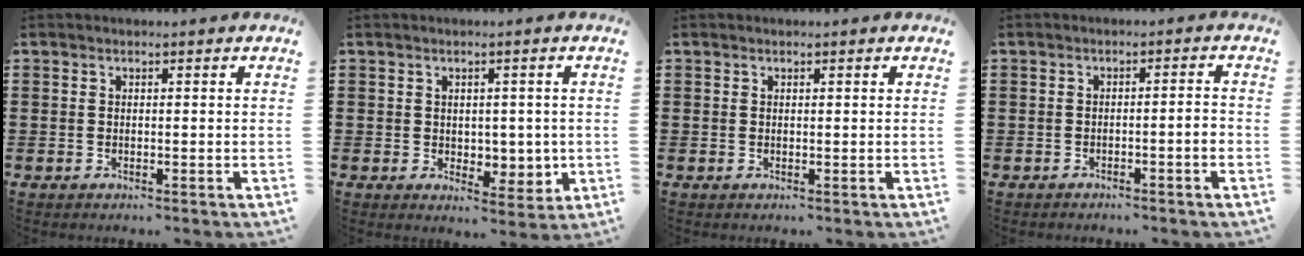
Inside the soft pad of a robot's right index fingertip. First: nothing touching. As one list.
[{"total": 3.4, "force": [1.4, 2.7, 1.4], "torque": [-0.023, -0.002, 0.022]}, {"total": 0.0}, {"total": 2.1, "force": [-1.3, -0.1, 1.6], "torque": [-0.026, -0.002, -0.026]}]